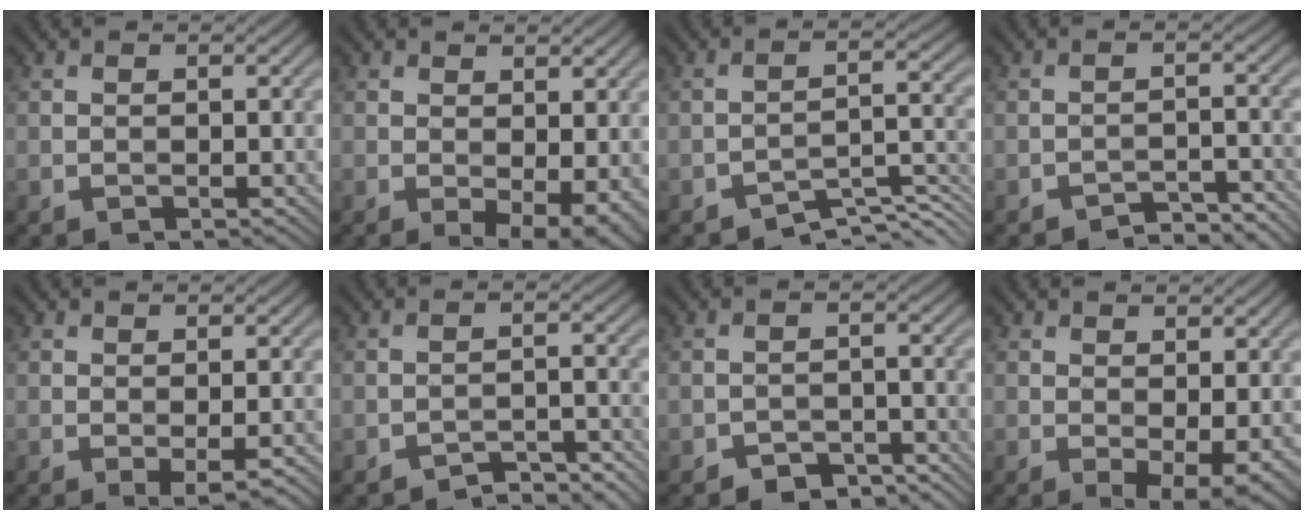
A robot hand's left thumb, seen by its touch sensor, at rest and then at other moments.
{"total": 4.6, "force": [-0.4, 2.2, 4.1], "torque": [-0.058, -0.010, 0.005]}
{"total": 4.9, "force": [-4.3, 1.0, 2.2], "torque": [-0.029, 0.006, -0.068]}
{"total": 3.1, "force": [-2.9, 0.6, 1.0], "torque": [-0.011, 0.010, -0.045]}
{"total": 2.0, "force": [-0.6, 0.2, 1.9], "torque": [-0.037, 0.000, -0.009]}
{"total": 3.4, "force": [-3.1, 0.7, 1.1], "torque": [-0.013, 0.009, -0.048]}
{"total": 3.3, "force": [-2.8, 1.4, 1.0], "torque": [-0.011, 0.006, -0.042]}
{"total": 4.5, "force": [-0.2, 1.8, 4.1], "torque": [-0.062, -0.009, 0.006]}